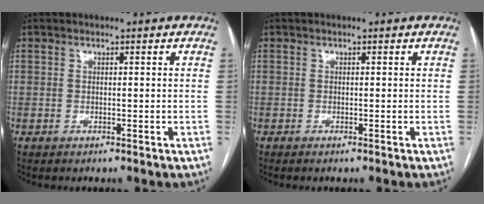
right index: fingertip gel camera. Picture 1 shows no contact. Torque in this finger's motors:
{"motor_torque": [-0.15, -0.10, -0.01, 0.01]}